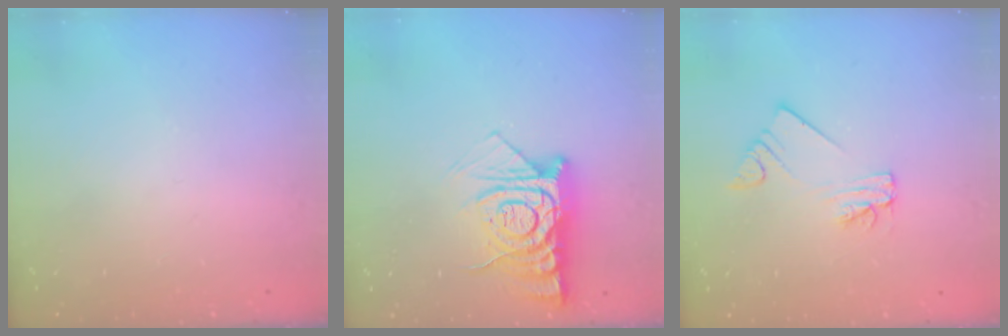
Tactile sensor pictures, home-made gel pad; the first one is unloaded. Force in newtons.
{"total": 12.8, "press": 12.8, "slide": 1.0}
{"total": 2.2, "press": 2.2, "slide": 0.1}